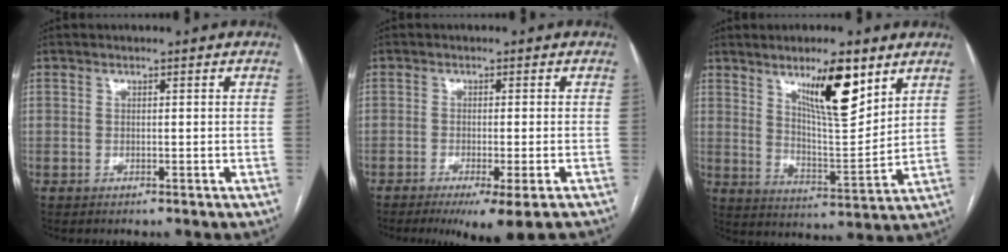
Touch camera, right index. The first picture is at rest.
{"total": 8.3, "force": [-6.1, -0.1, 5.6], "torque": [-0.067, -0.020, -0.092]}
{"total": 12.1, "force": [7.1, 2.2, 9.5], "torque": [-0.157, -0.008, 0.122]}